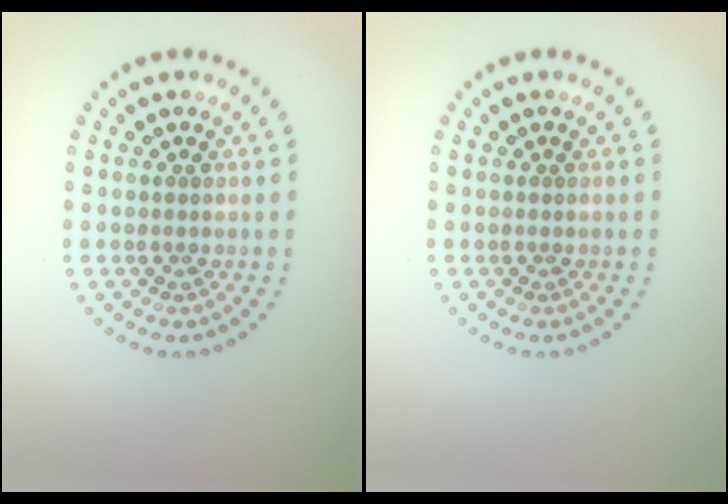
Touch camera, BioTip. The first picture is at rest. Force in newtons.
{"total": 0.0}